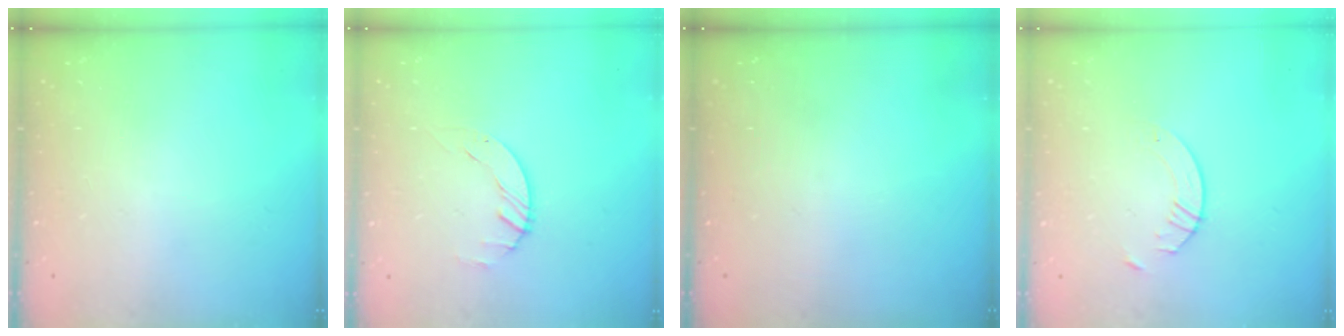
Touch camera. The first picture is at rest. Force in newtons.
{"total": 1.5, "press": 1.5, "slide": 0.2}
{"total": 0.0}
{"total": 2.9, "press": 2.9, "slide": 0.3}